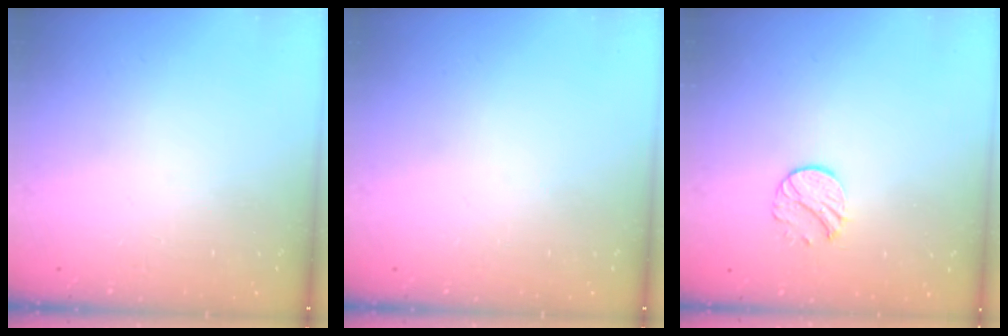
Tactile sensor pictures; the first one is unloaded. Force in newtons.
{"total": 0.0}
{"total": 7.6, "press": 7.6, "slide": 0.2}